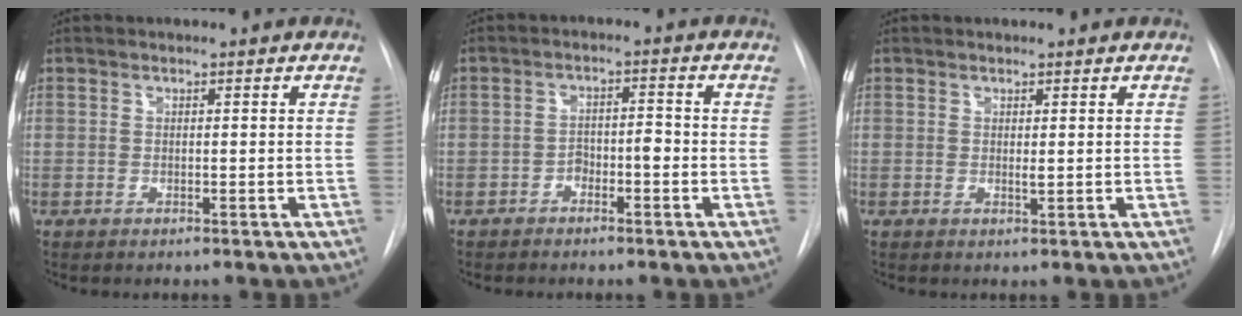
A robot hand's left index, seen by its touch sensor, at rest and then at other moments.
{"total": 3.0, "force": [-2.0, 1.2, 2.0], "torque": [-0.027, 0.009, -0.032]}
{"total": 0.5, "force": [0.0, 0.1, 0.5], "torque": [-0.010, -0.007, -0.001]}